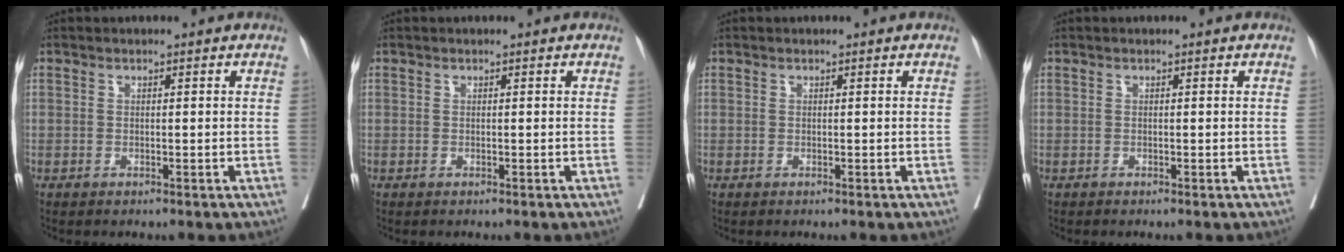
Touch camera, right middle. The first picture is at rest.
{"total": 0.0}
{"total": 0.0}
{"total": 0.0}